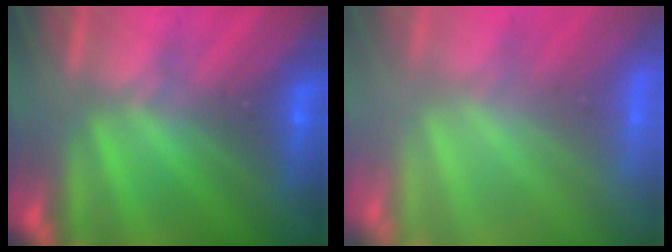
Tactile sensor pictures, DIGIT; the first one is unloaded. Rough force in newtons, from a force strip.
{"total": 7.0}